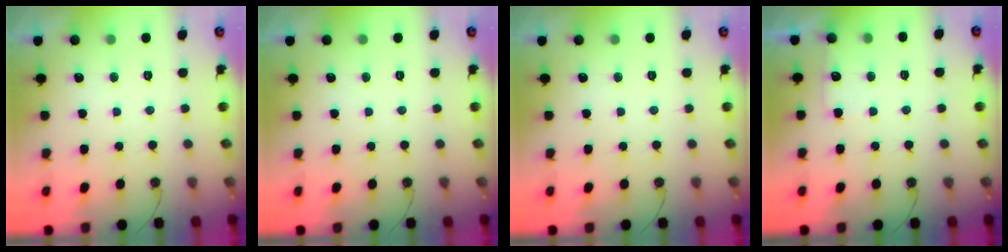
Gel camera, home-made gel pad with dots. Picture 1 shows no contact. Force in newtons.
{"total": 0.0}
{"total": 0.0}
{"total": 4.8, "press": 4.7, "slide": 0.6}